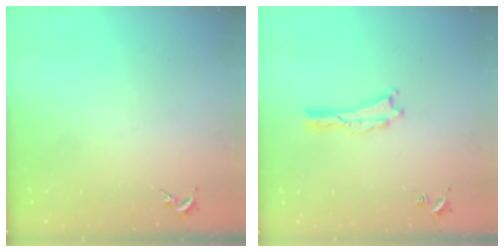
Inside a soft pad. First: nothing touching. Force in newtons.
{"total": 0.0}